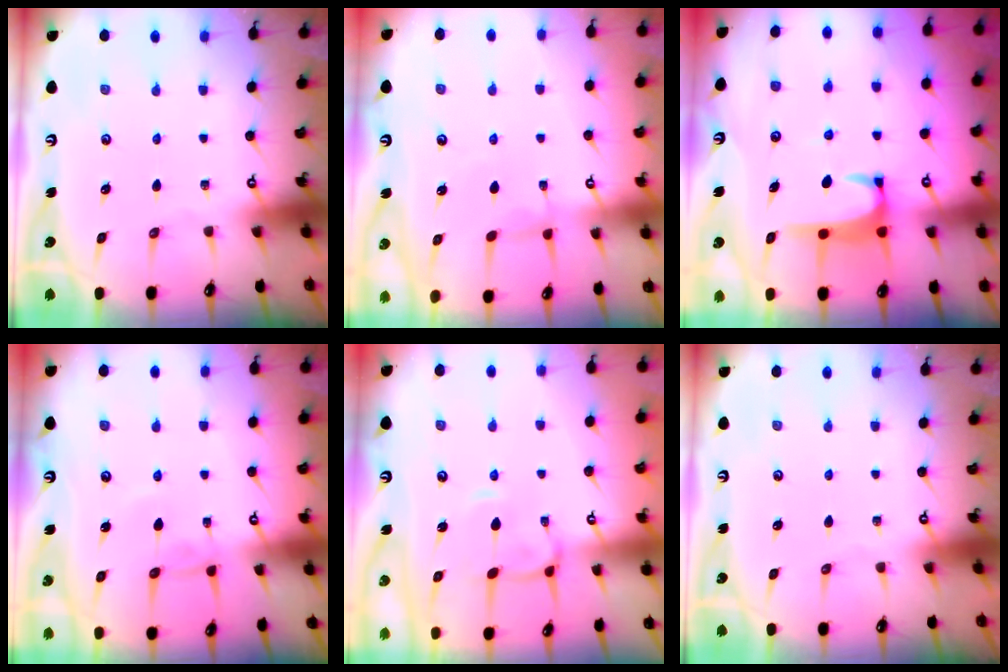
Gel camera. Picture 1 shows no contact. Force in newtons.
{"total": 1.6, "press": 1.5, "slide": 0.5}
{"total": 2.6, "press": 2.5, "slide": 0.7}
{"total": 3.1, "press": 3.1, "slide": 0.1}
{"total": 0.8, "press": 0.4, "slide": 0.7}
{"total": 0.0}